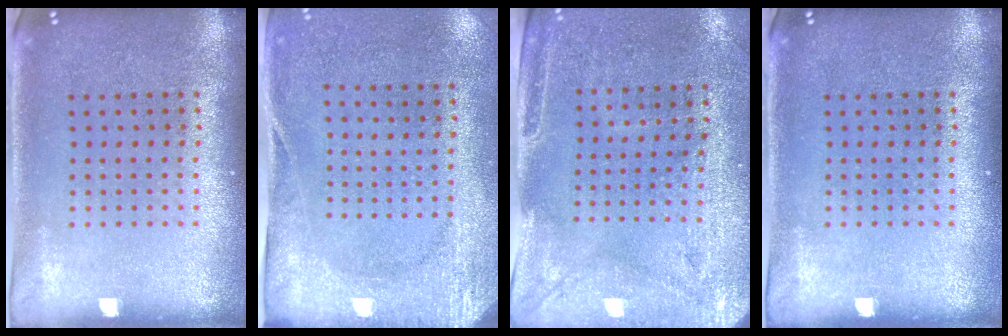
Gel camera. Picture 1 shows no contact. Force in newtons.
{"total": 2.7, "press": 2.1, "slide": 1.7}
{"total": 3.0, "press": 2.5, "slide": 1.6}
{"total": 0.0}